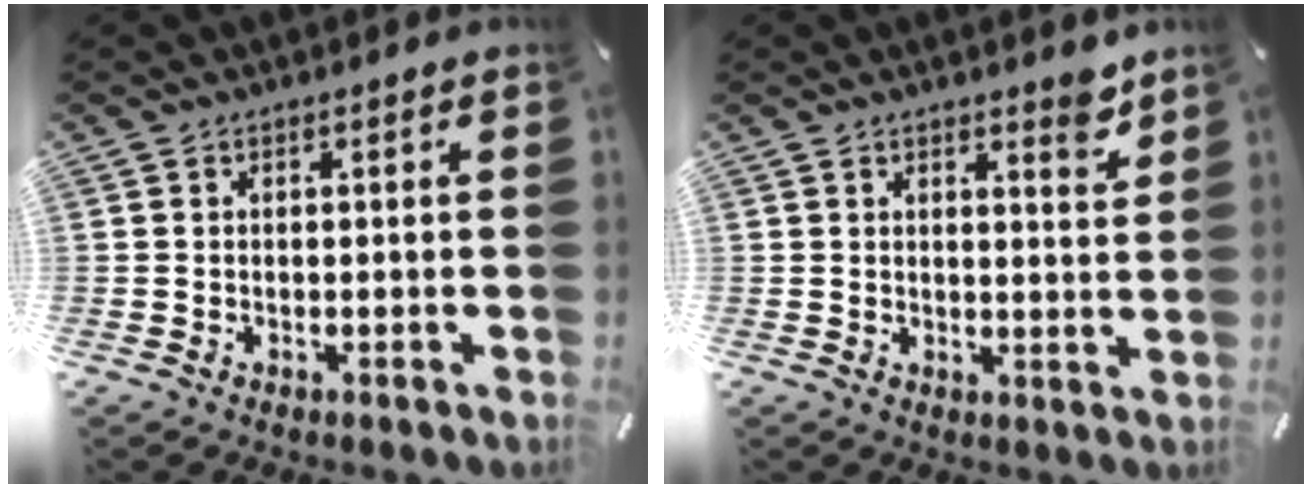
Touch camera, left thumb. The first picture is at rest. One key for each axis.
{"total": 4.1, "fx": 3.5, "fy": 1.1, "fz": 1.9, "tx": -0.013, "ty": -0.028, "tz": 0.056}